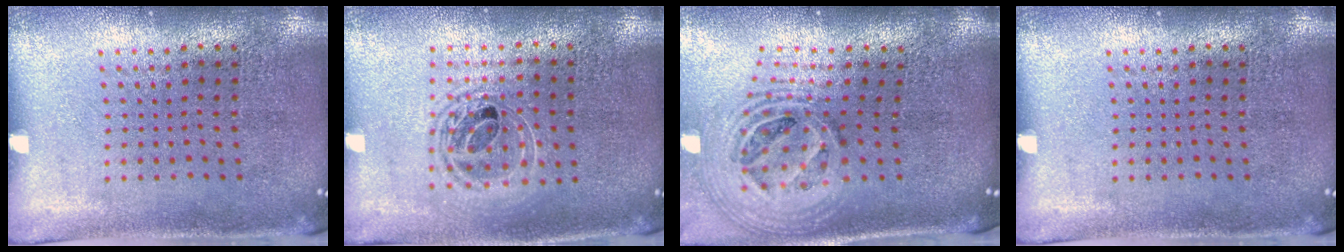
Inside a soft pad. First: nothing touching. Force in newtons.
{"total": 1.7, "press": 1.4, "slide": 0.9}
{"total": 2.2, "press": 1.7, "slide": 1.5}
{"total": 0.0}